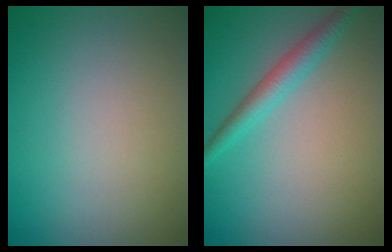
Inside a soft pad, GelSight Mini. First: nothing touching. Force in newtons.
{"total": 2.6, "press": 2.6, "slide": 0.1}